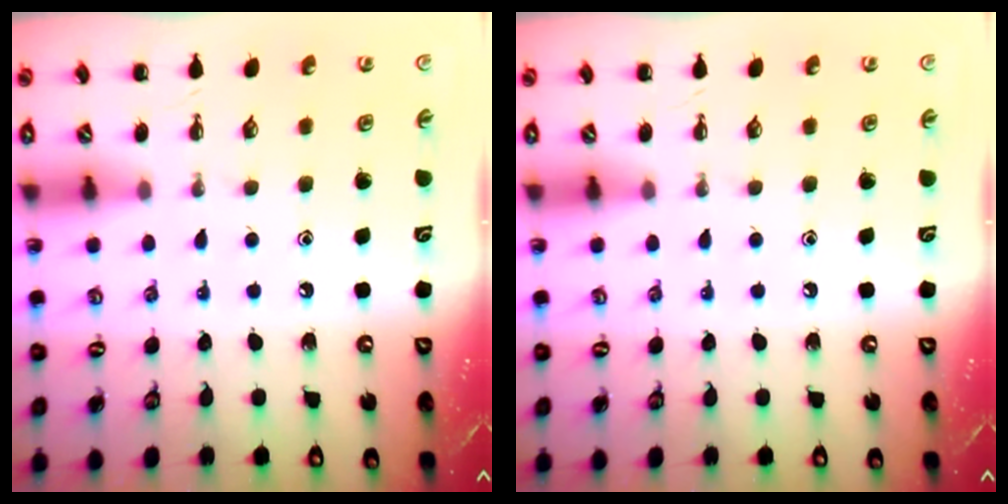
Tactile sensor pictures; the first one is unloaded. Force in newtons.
{"total": 0.0}